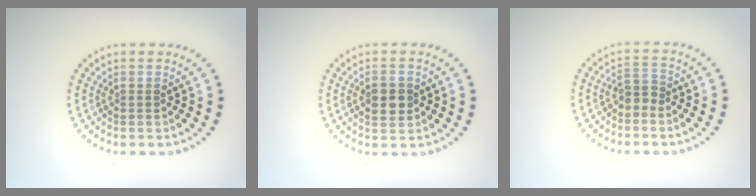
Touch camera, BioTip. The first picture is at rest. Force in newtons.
{"total": 3.2, "press": 3.2, "slide": 0.1}
{"total": 1.8, "press": 1.4, "slide": 1.2}